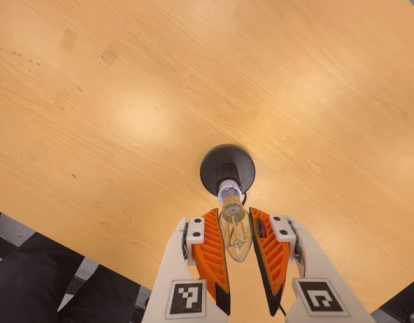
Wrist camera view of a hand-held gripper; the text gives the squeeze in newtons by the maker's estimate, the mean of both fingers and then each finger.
{"total": 11.5, "left": 11.9, "right": 11.1}